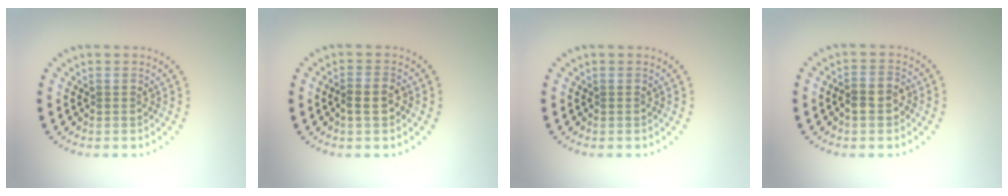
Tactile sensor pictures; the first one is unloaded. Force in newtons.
{"total": 2.2, "press": 2.1, "slide": 0.6}
{"total": 0.0}
{"total": 2.3, "press": 2.2, "slide": 0.8}